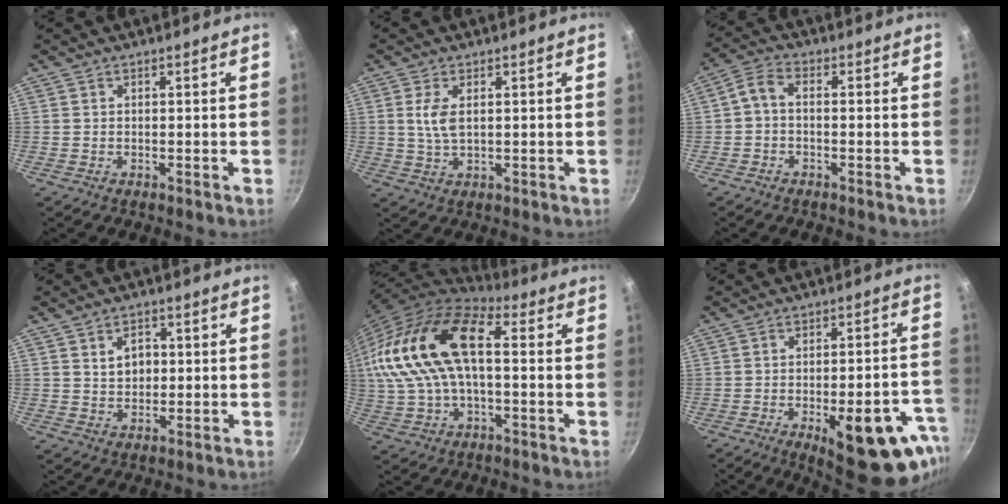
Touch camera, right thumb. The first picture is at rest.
{"total": 4.6, "force": [1.0, 2.2, 3.9], "torque": [-0.078, -0.005, 0.021]}
{"total": 3.9, "force": [-0.9, 2.3, 3.0], "torque": [-0.072, 0.023, -0.028]}
{"total": 4.7, "force": [1.0, 3.5, 2.9], "torque": [-0.028, 0.001, 0.019]}
{"total": 21.0, "force": [2.6, 11.4, 17.5], "torque": [-0.344, 0.033, 0.039]}
{"total": 20.6, "force": [-9.0, 8.1, 16.7], "torque": [-0.164, 0.026, -0.109]}